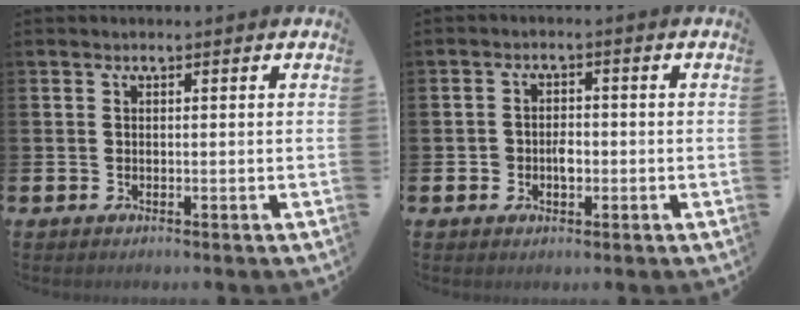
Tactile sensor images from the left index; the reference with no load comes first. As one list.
[{"total": 2.3, "force": [-0.6, 1.8, 1.3], "torque": [-0.011, -0.002, -0.017]}]